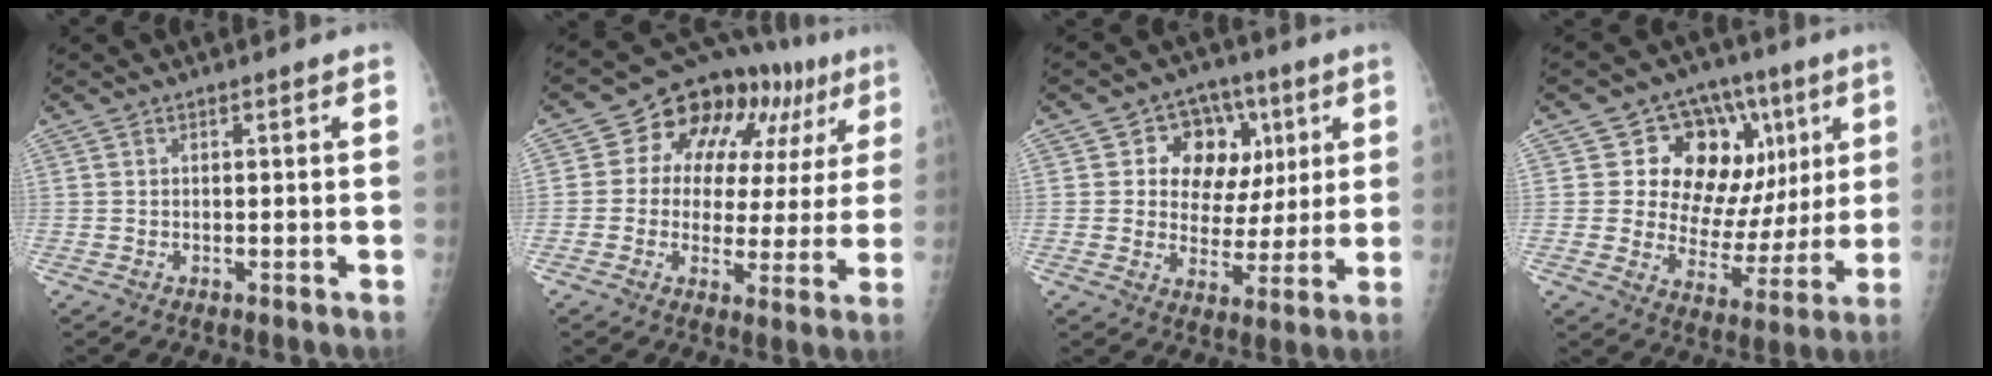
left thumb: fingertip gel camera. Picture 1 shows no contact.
{"total": 17.5, "force": [6.7, 11.1, 11.8], "torque": [-0.105, 0.015, 0.088]}
{"total": 12.8, "force": [4.2, 10.2, 6.5], "torque": [-0.034, -0.005, 0.065]}
{"total": 17.6, "force": [6.0, 12.8, 10.5], "torque": [-0.076, 0.001, 0.098]}